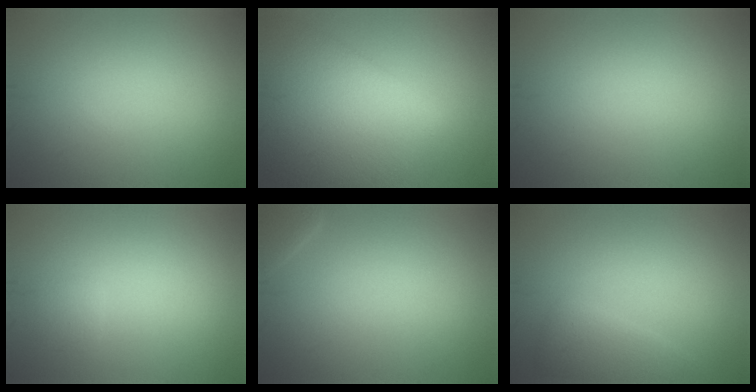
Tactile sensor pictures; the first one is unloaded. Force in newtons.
{"total": 10.5, "press": 10.5, "slide": 0.4}
{"total": 0.0}
{"total": 0.9, "press": 0.9, "slide": 0.1}
{"total": 1.1, "press": 1.1, "slide": 0.1}
{"total": 2.4, "press": 2.4, "slide": 0.2}